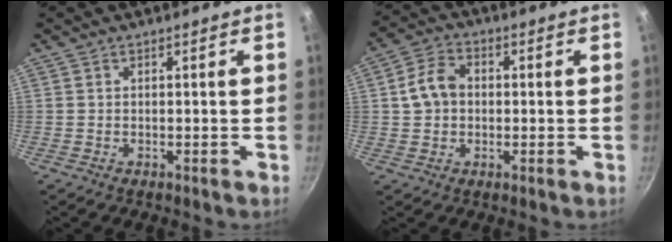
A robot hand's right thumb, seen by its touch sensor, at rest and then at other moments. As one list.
[{"total": 6.8, "force": [0.3, 5.3, 4.2], "torque": [-0.061, 0.021, -0.002]}]